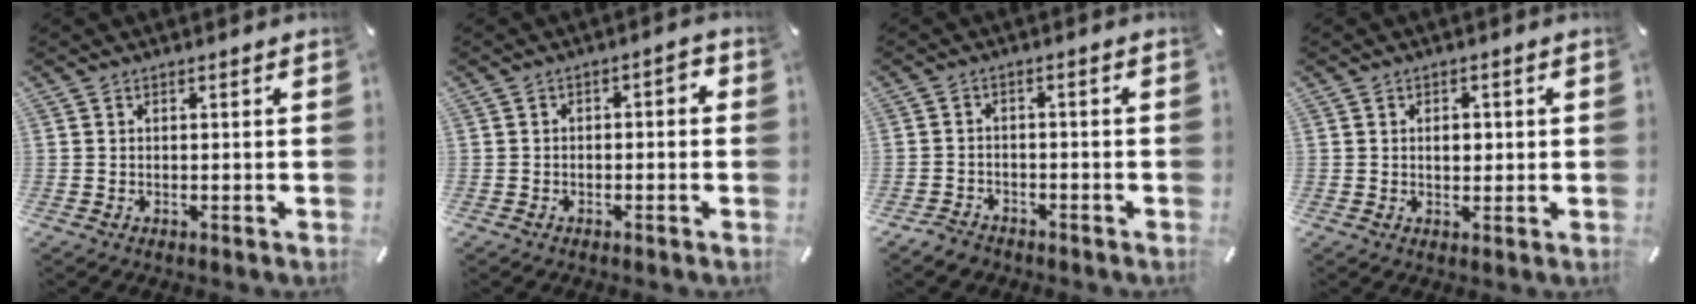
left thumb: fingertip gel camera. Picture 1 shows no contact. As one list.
[{"total": 2.5, "force": [-1.7, 1.2, 1.4], "torque": [-0.025, 0.013, -0.035]}, {"total": 3.1, "force": [-2.6, 1.6, 0.5], "torque": [-0.016, 0.014, -0.054]}, {"total": 2.9, "force": [0.3, 2.1, 2.0], "torque": [-0.017, -0.003, -0.003]}]